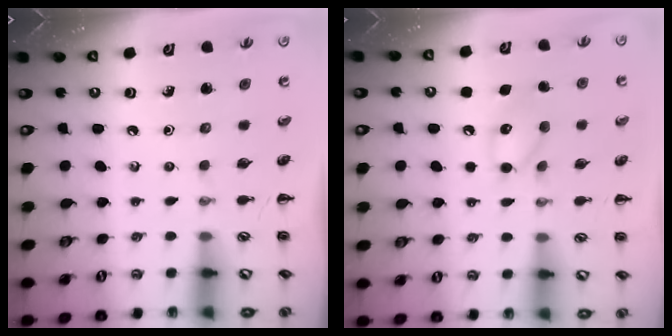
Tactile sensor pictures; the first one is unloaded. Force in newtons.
{"total": 9.4, "press": 9.3, "slide": 1.1}